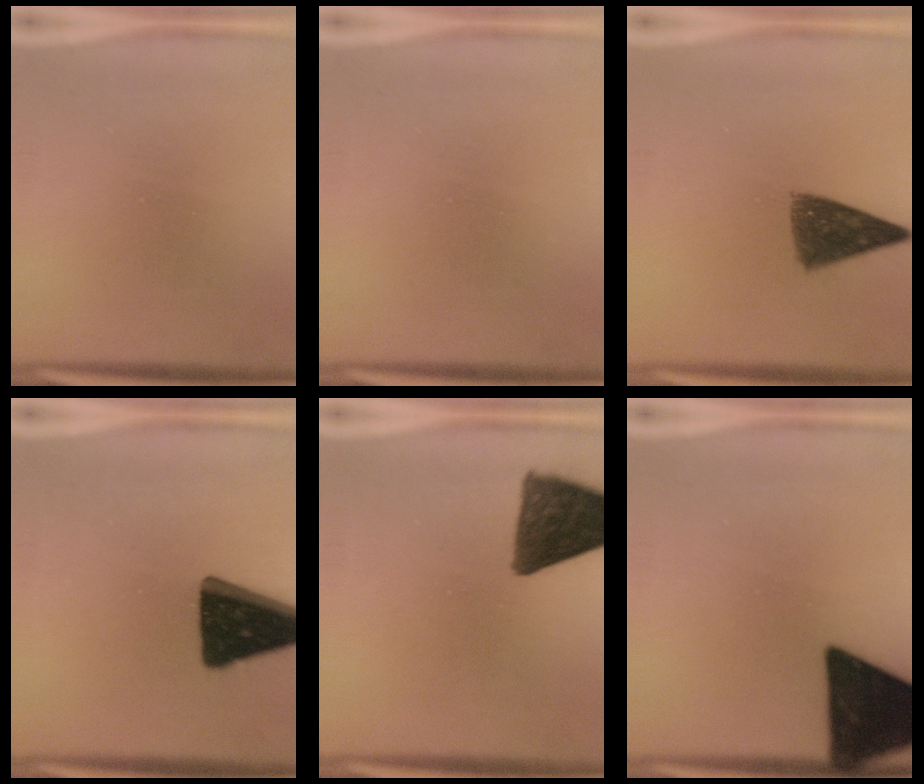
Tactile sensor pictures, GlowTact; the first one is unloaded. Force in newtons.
{"total": 0.0}
{"total": 8.4}
{"total": 18.4}
{"total": 11.3}
{"total": 19.5}